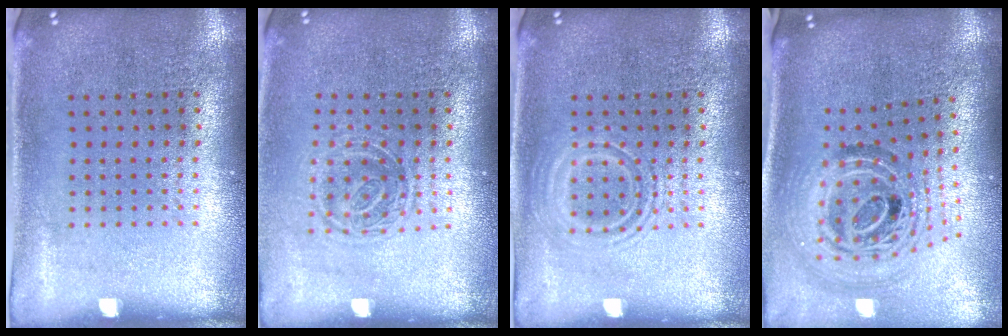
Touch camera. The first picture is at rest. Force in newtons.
{"total": 1.3, "press": 1.1, "slide": 0.7}
{"total": 2.1, "press": 2.1, "slide": 0.3}
{"total": 2.1, "press": 1.6, "slide": 1.3}